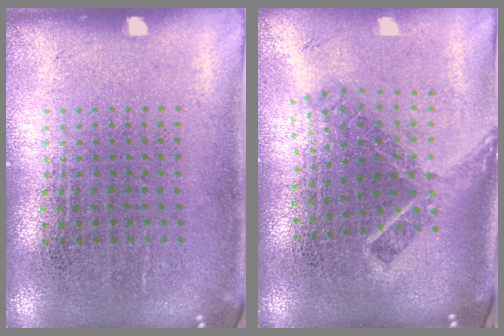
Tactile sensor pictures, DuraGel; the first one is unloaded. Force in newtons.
{"total": 2.1, "press": 1.5, "slide": 1.5}